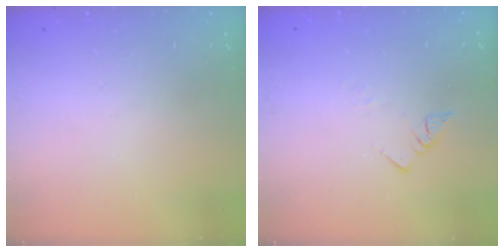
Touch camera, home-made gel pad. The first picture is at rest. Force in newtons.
{"total": 3.4, "press": 3.3, "slide": 0.4}